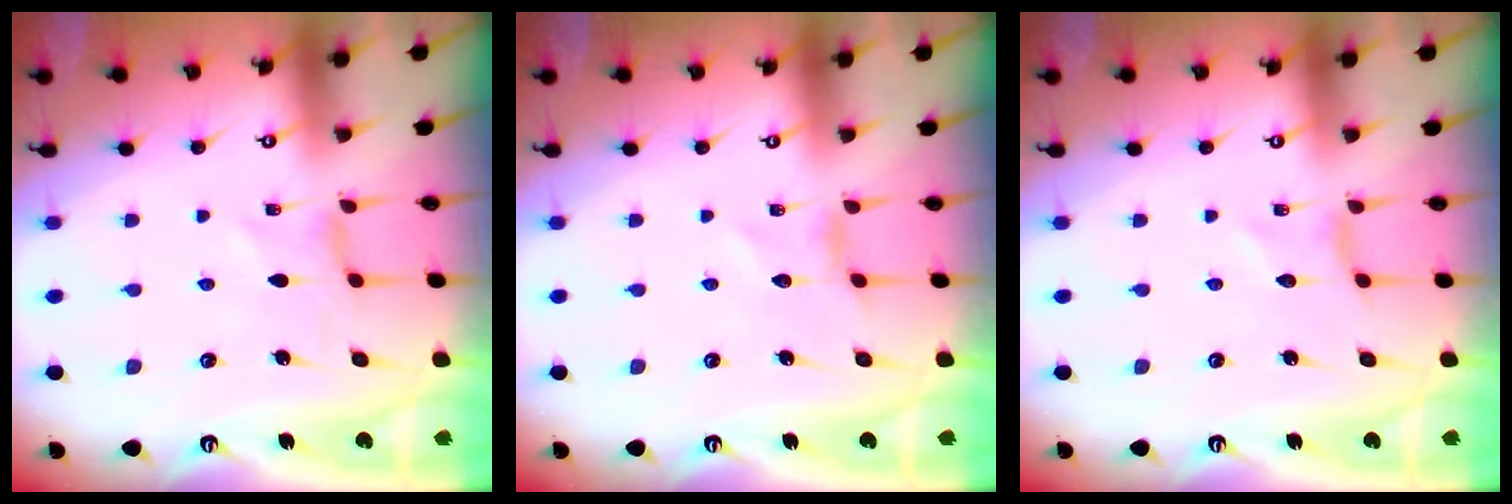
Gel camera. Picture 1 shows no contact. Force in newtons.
{"total": 1.4, "press": 1.4, "slide": 0.2}
{"total": 0.0}